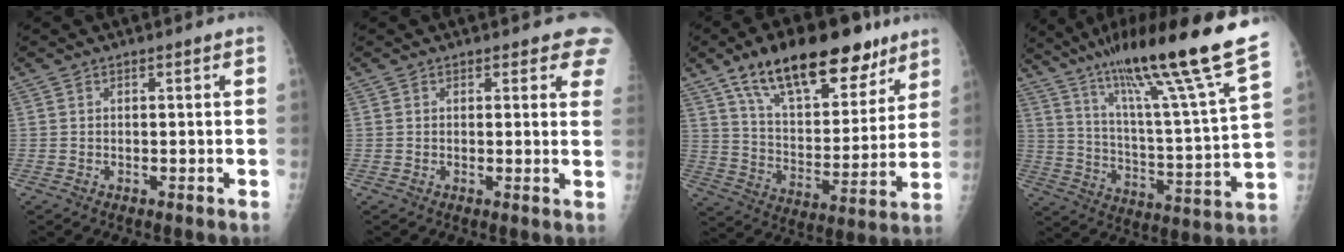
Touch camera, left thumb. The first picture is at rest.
{"total": 4.8, "force": [4.0, 2.0, 1.9], "torque": [0.015, -0.017, 0.026]}
{"total": 23.9, "force": [15.3, 10.5, 15.0], "torque": [-0.197, -0.044, 0.253]}
{"total": 26.5, "force": [18.8, 0.9, 18.7], "torque": [-0.288, -0.080, 0.298]}